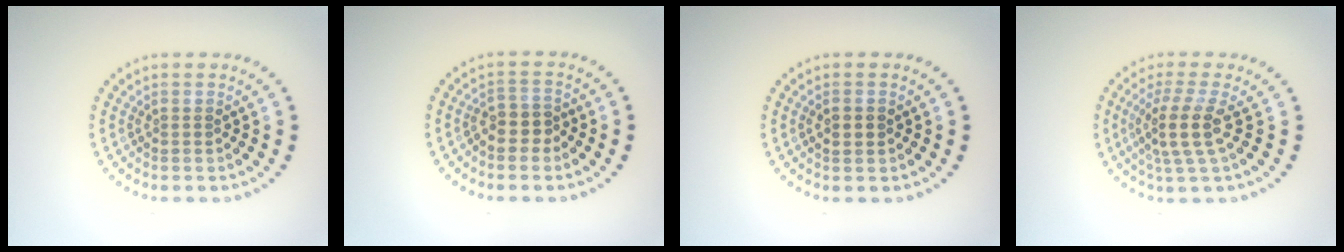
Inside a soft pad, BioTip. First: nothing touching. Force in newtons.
{"total": 2.4, "press": 2.2, "slide": 1.1}
{"total": 2.0, "press": 2.0, "slide": 0.2}
{"total": 3.5, "press": 2.7, "slide": 2.3}